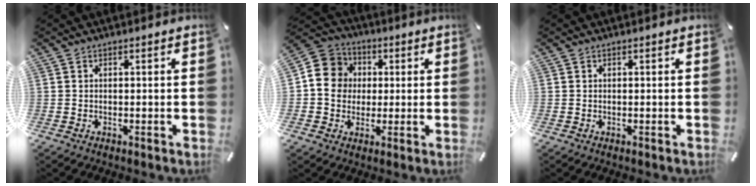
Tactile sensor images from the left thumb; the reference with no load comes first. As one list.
[{"total": 8.8, "force": [0.0, 8.5, 2.3], "torque": [-0.048, 0.014, 0.002]}, {"total": 0.0}]